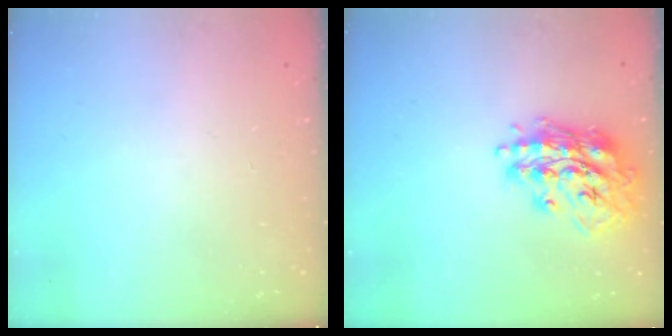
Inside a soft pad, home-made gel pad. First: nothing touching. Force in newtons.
{"total": 17.4, "press": 17.4, "slide": 1.4}